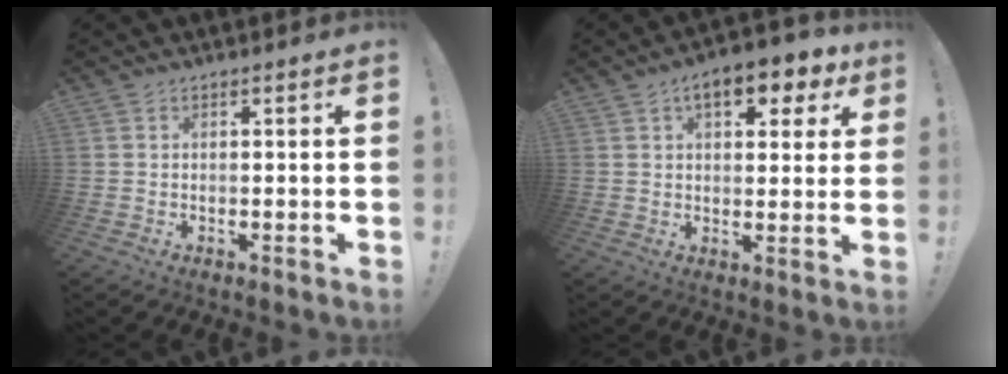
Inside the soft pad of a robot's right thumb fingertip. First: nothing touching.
{"total": 9.8, "force": [4.6, 4.8, 7.2], "torque": [-0.097, -0.013, 0.077]}